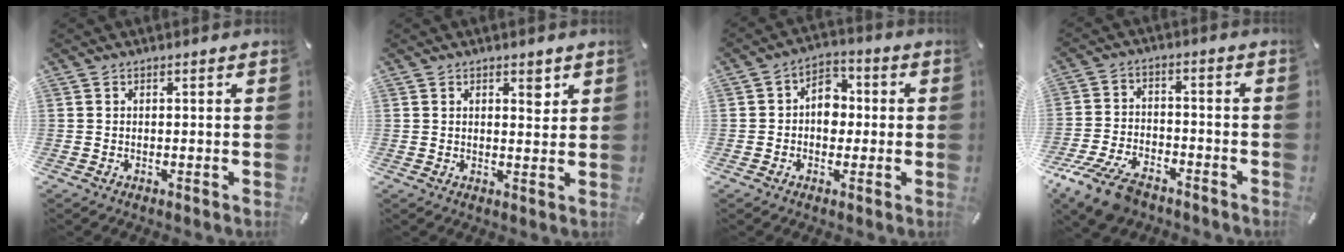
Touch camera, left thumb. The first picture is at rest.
{"total": 3.1, "force": [1.6, 1.8, 2.0], "torque": [-0.010, -0.009, 0.021]}
{"total": 6.6, "force": [-0.8, 5.5, 3.6], "torque": [-0.050, 0.014, -0.018]}
{"total": 11.2, "force": [-7.9, 5.4, 5.8], "torque": [-0.115, 0.040, -0.149]}